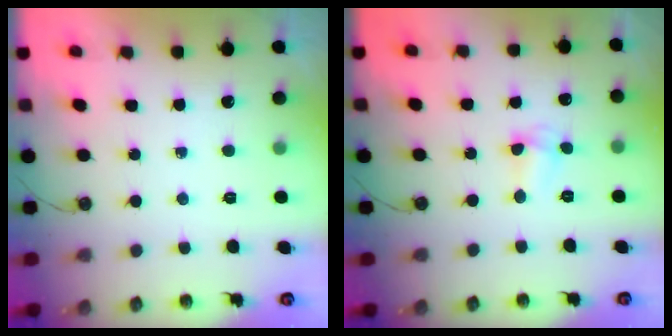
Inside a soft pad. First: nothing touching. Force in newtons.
{"total": 2.7, "press": 2.6, "slide": 0.5}